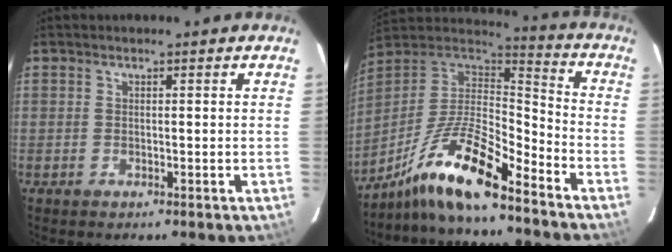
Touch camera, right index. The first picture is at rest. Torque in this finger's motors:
{"motor_torque": [1.13, -1.01, 0.92, 0.21]}